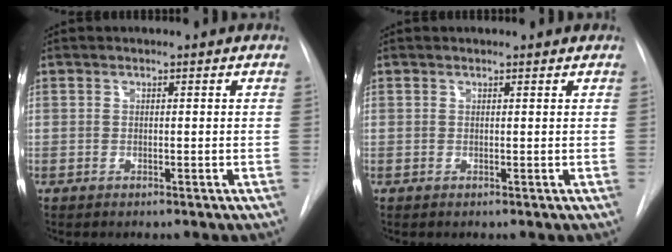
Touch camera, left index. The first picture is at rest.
{"total": 1.1, "force": [1.0, 0.4, 0.2], "torque": [-0.011, 0.009, 0.007]}